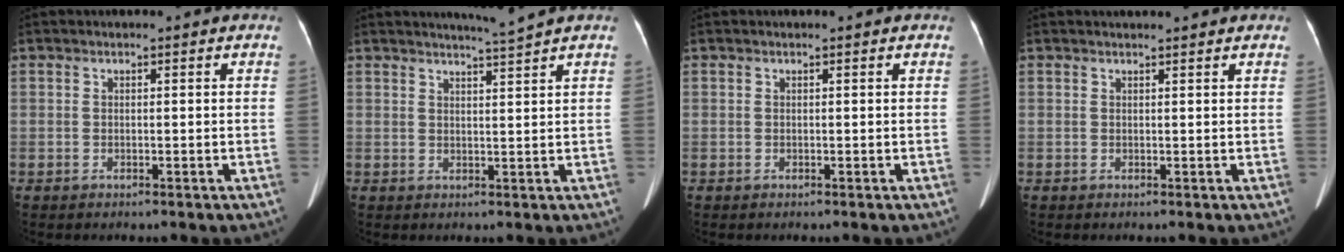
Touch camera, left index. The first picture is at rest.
{"total": 3.1, "force": [2.7, -1.5, 0.5], "torque": [-0.012, -0.015, 0.047]}
{"total": 0.0}
{"total": 4.0, "force": [3.7, 0.3, 1.4], "torque": [-0.021, 0.021, 0.042]}